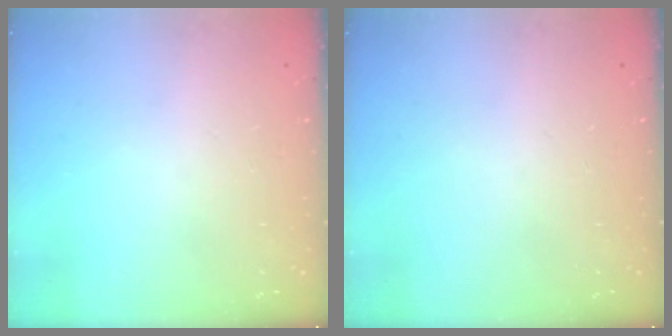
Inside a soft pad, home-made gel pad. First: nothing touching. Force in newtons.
{"total": 0.0}